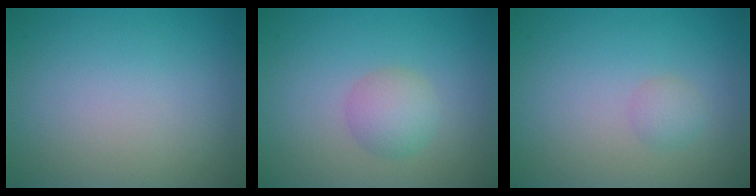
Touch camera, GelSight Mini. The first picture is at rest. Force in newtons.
{"total": 2.5, "press": 2.5, "slide": 0.1}
{"total": 1.2, "press": 1.2, "slide": 0.0}